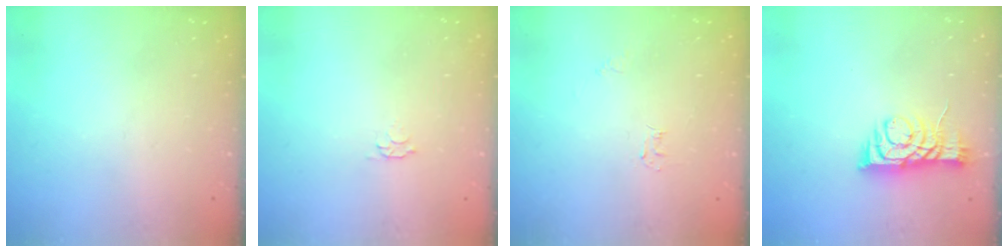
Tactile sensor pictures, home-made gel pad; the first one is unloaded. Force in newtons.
{"total": 2.9, "press": 2.9, "slide": 0.4}
{"total": 2.7, "press": 2.7, "slide": 0.4}
{"total": 7.7, "press": 7.7, "slide": 0.6}